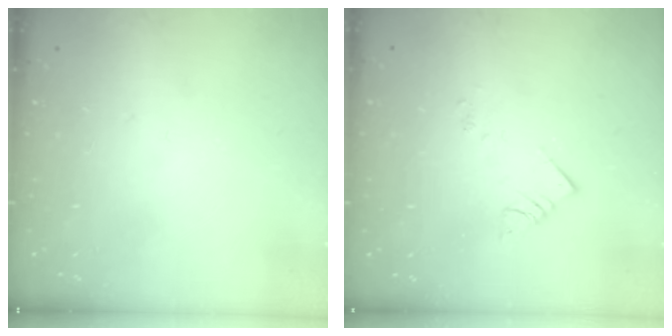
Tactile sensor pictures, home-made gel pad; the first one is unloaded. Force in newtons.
{"total": 3.4, "press": 3.4, "slide": 0.1}